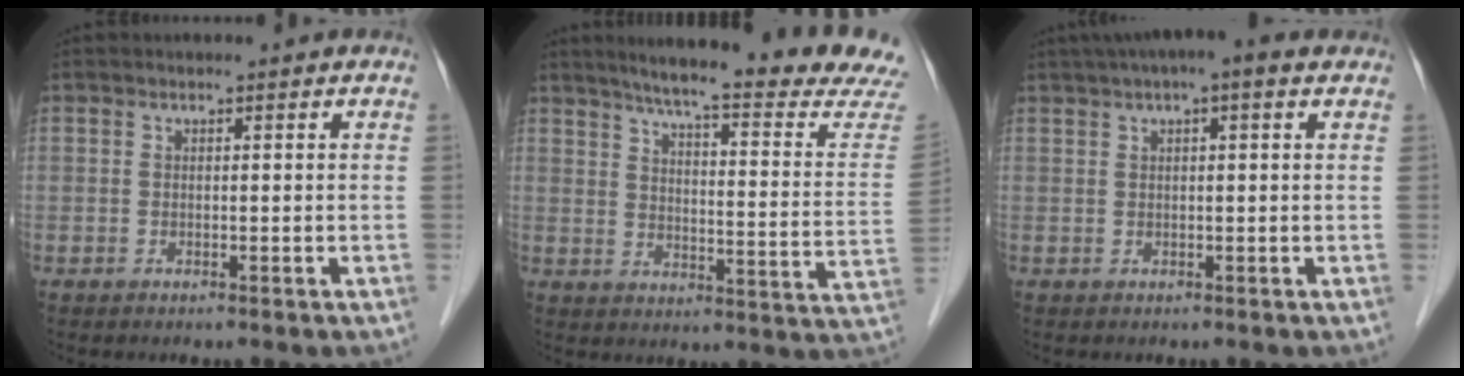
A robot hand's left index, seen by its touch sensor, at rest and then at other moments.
{"total": 23.3, "force": [21.1, -0.7, 9.9], "torque": [-0.141, -0.082, 0.259]}
{"total": 6.9, "force": [4.3, 1.5, 5.2], "torque": [-0.085, 0.043, 0.060]}